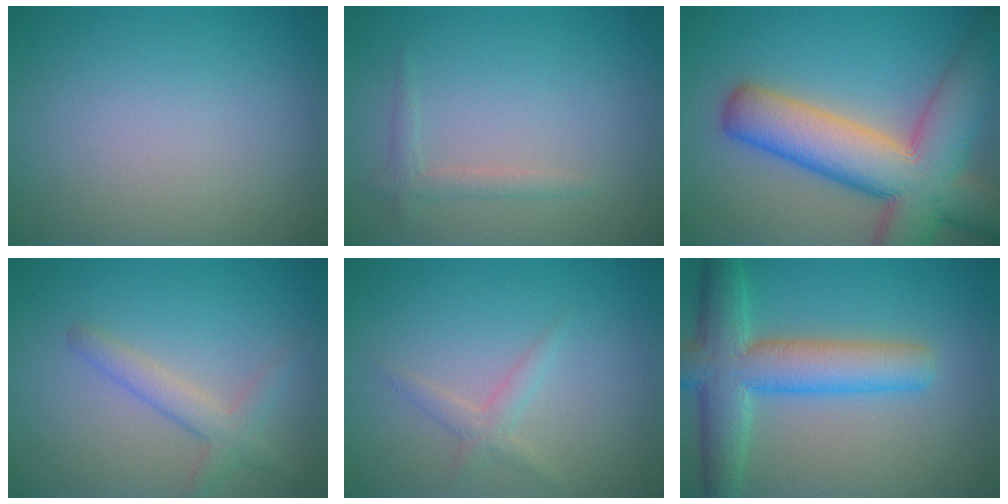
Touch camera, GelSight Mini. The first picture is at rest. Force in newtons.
{"total": 1.4, "press": 1.4, "slide": 0.1}
{"total": 12.2, "press": 12.1, "slide": 0.6}
{"total": 2.6, "press": 2.5, "slide": 0.1}
{"total": 1.5, "press": 1.5, "slide": 0.1}
{"total": 7.6, "press": 7.6, "slide": 0.3}